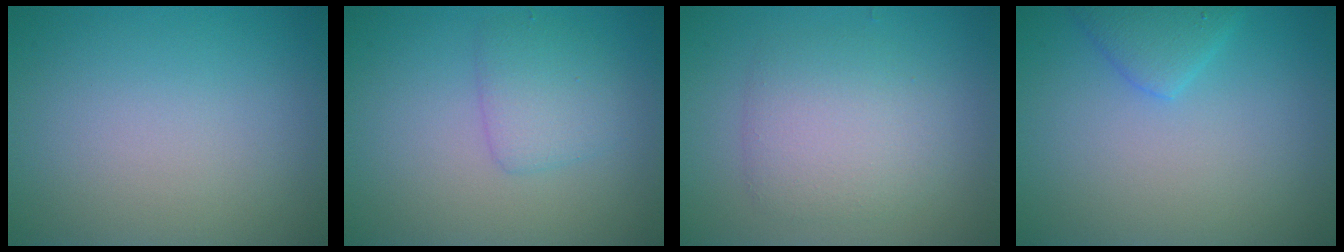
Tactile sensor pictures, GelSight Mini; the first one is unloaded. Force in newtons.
{"total": 2.6, "press": 2.6, "slide": 0.0}
{"total": 3.7, "press": 3.7, "slide": 0.1}
{"total": 2.3, "press": 2.3, "slide": 0.1}